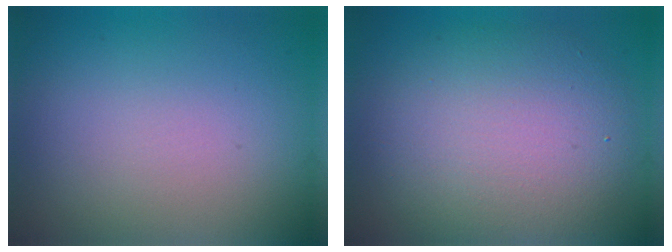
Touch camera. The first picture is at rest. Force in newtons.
{"total": 7.8, "press": 7.8, "slide": 0.6}